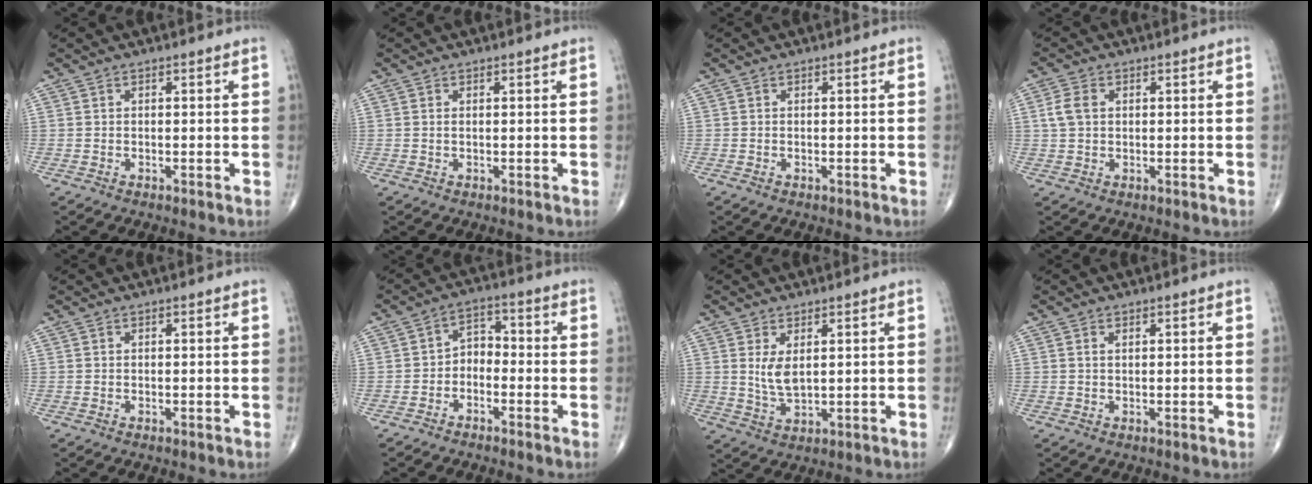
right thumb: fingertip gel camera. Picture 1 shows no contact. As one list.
[{"total": 0.0}, {"total": 0.0}, {"total": 4.0, "force": [0.8, 2.8, 2.7], "torque": [-0.059, 0.006, 0.013]}, {"total": 0.0}, {"total": 4.5, "force": [-1.9, 3.1, 2.6], "torque": [-0.024, 0.035, -0.047]}, {"total": 4.6, "force": [1.2, 2.1, 3.8], "torque": [-0.070, -0.015, 0.033]}, {"total": 0.8, "force": [0.3, 0.4, 0.6], "torque": [-0.014, 0.004, 0.007]}]